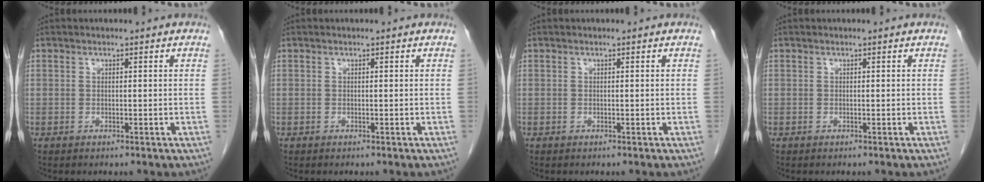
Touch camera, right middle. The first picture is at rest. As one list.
[{"total": 0.0}, {"total": 0.0}, {"total": 0.0}]